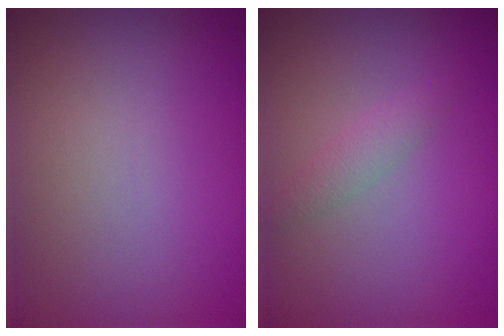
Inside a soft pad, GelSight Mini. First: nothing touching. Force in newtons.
{"total": 1.3, "press": 1.3, "slide": 0.1}